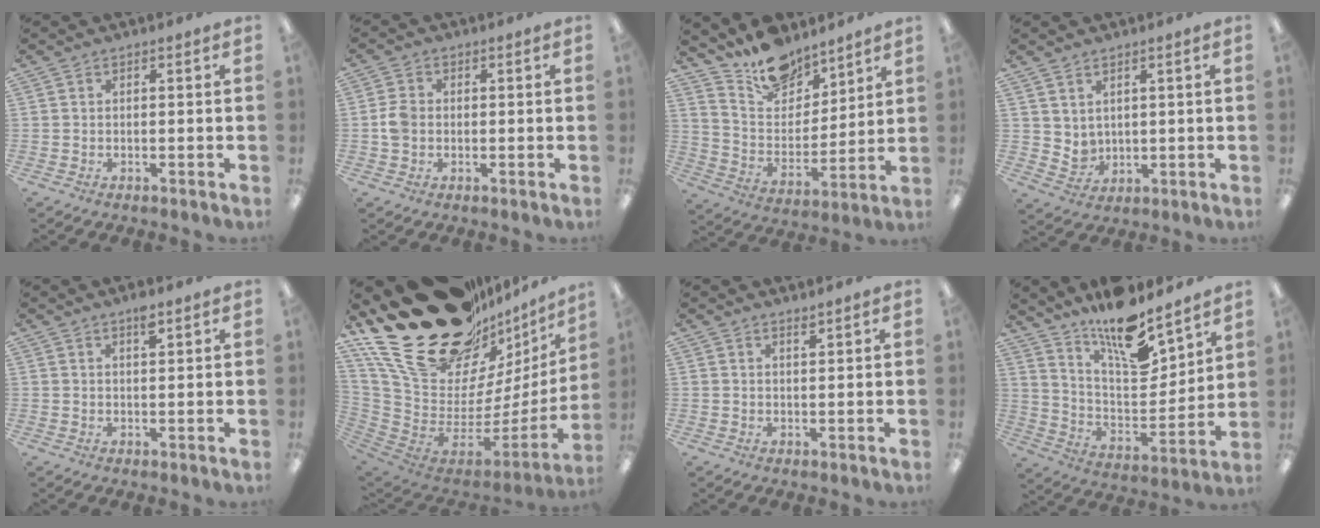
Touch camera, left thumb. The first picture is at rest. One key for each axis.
{"total": 4.0, "fx": -0.2, "fy": 3.3, "fz": 2.2, "tx": -0.033, "ty": 0.005, "tz": -0.004}
{"total": 13.9, "fx": 11.8, "fy": 6.7, "fz": 3.3, "tx": -0.068, "ty": -0.087, "tz": 0.225}
{"total": 4.1, "fx": 3.1, "fy": 2.6, "fz": 0.2, "tx": -0.007, "ty": -0.021, "tz": 0.059}
{"total": 2.9, "fx": 2.1, "fy": 0.8, "fz": 1.8, "tx": -0.025, "ty": -0.006, "tz": 0.033}
{"total": 33.6, "fx": 20.7, "fy": 17.4, "fz": 19.9, "tx": -0.316, "ty": -0.150, "tz": 0.411}
{"total": 1.5, "fx": 1.4, "fy": 0.0, "fz": 0.4, "tx": -0.010, "ty": -0.003, "tz": 0.026}
{"total": 15.6, "fx": 12.6, "fy": 4.9, "fz": 7.8, "tx": -0.144, "ty": -0.091, "tz": 0.221}